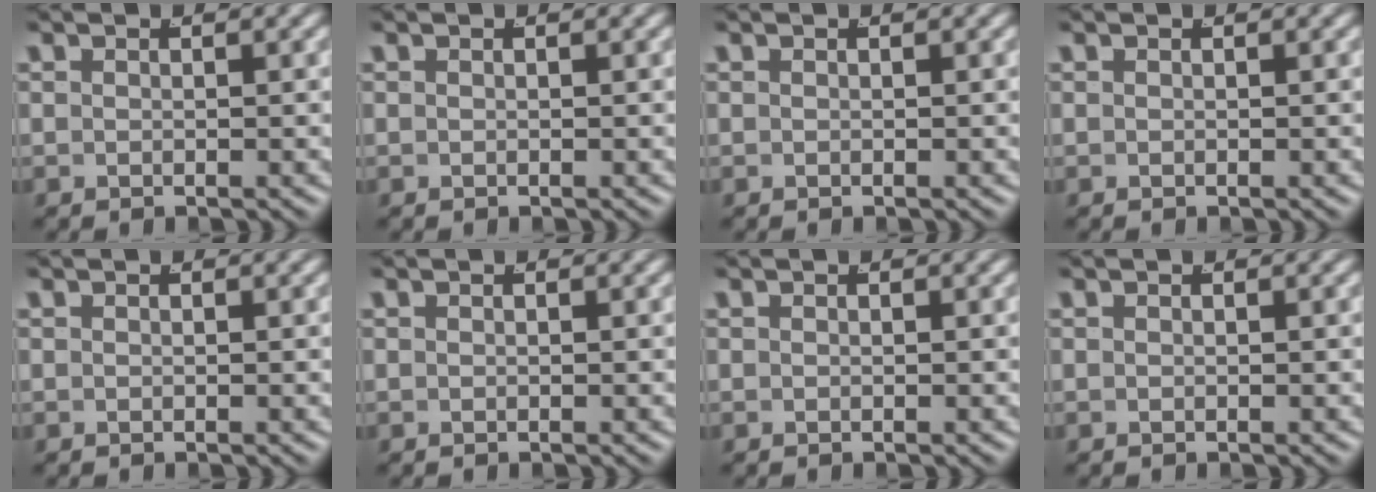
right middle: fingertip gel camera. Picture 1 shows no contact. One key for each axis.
{"total": 0.0}
{"total": 0.0}
{"total": 0.0}
{"total": 0.0}
{"total": 0.0}
{"total": 0.0}
{"total": 0.0}